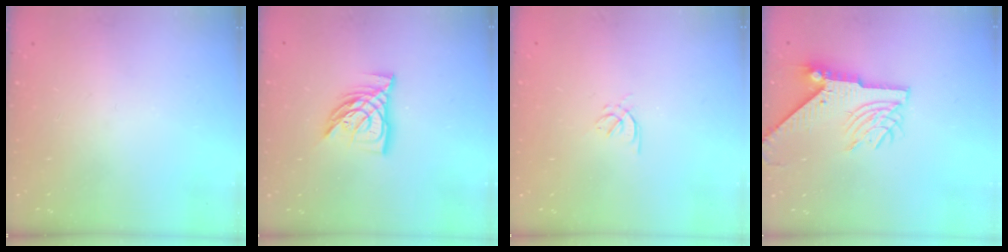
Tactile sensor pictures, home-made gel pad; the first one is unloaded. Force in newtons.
{"total": 11.0, "press": 11.0, "slide": 1.0}
{"total": 2.1, "press": 2.0, "slide": 0.6}
{"total": 9.2, "press": 9.1, "slide": 1.3}